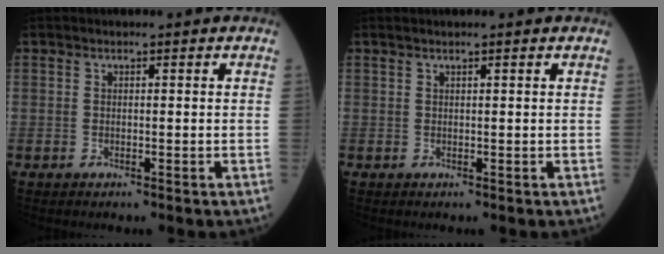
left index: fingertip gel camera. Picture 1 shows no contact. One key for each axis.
{"total": 1.3, "fx": 1.0, "fy": -0.3, "fz": 0.7, "tx": -0.017, "ty": 0.014, "tz": 0.022}